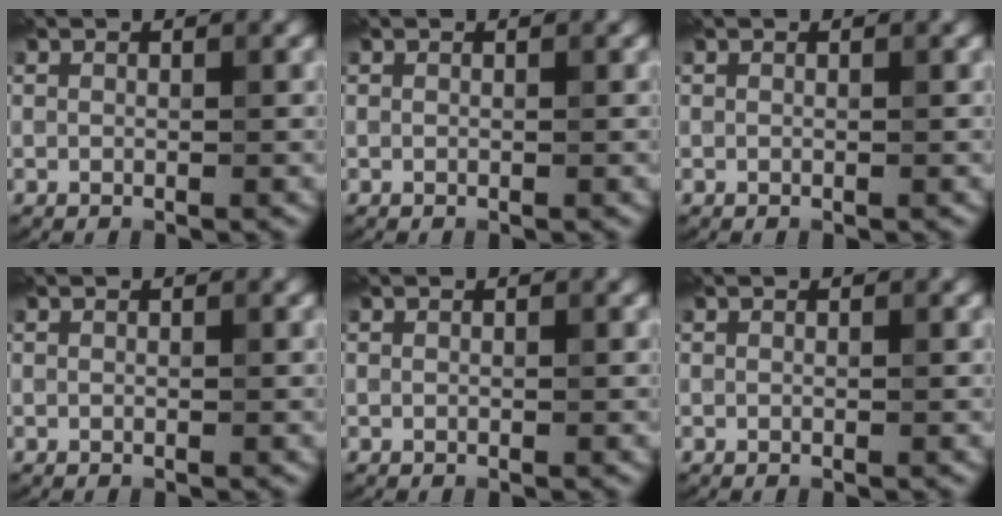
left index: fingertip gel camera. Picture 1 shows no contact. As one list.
[{"total": 0.0}, {"total": 0.0}, {"total": 0.0}, {"total": 0.0}, {"total": 0.0}]